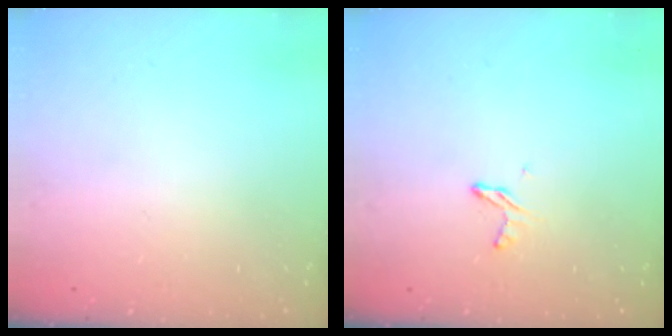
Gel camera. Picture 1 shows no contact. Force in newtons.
{"total": 4.4, "press": 4.4, "slide": 0.4}